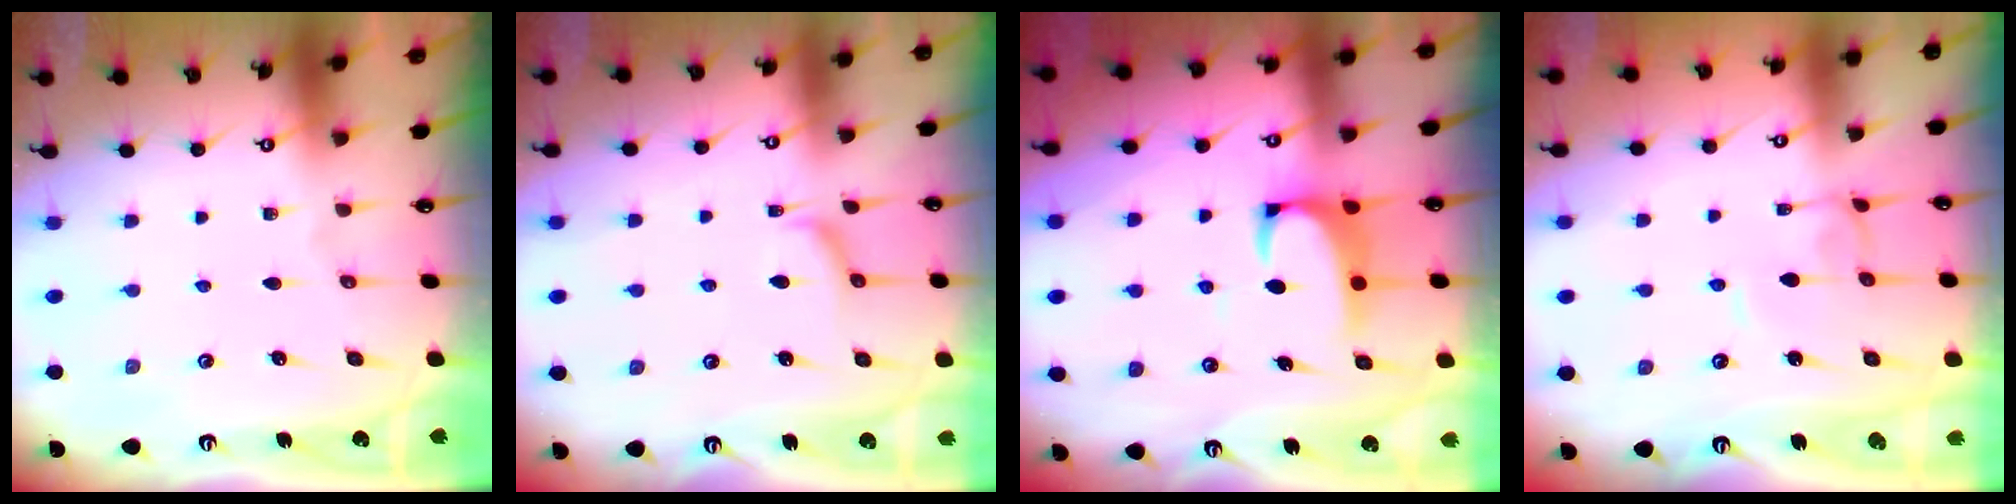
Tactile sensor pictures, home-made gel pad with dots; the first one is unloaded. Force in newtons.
{"total": 1.3, "press": 1.2, "slide": 0.5}
{"total": 2.1, "press": 1.9, "slide": 0.9}
{"total": 2.2, "press": 2.2, "slide": 0.2}